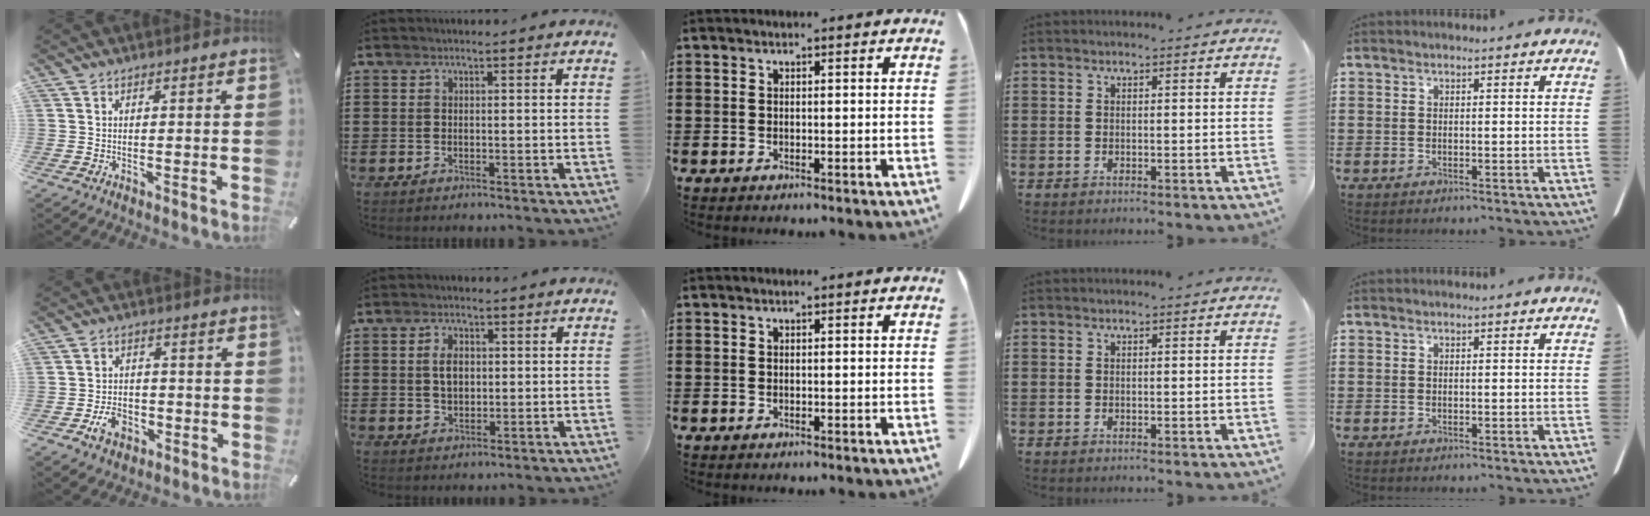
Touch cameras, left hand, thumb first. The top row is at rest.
{"thumb": {"total": 6.4, "force": [-2.5, 4.9, 3.1], "torque": [-0.061, 0.008, -0.047]}, "index": {"total": 3.8, "force": [0.5, 2.3, 3.0], "torque": [-0.061, 0.003, 0.004]}}